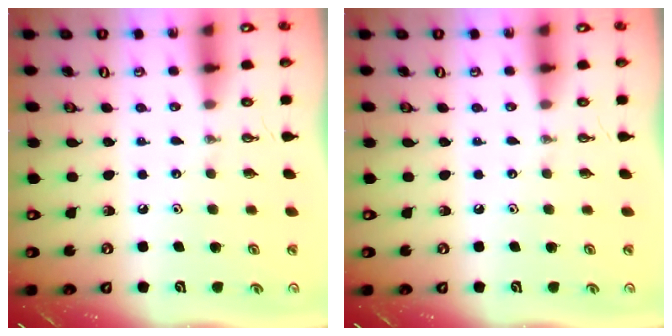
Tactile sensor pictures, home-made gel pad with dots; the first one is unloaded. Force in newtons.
{"total": 0.0}